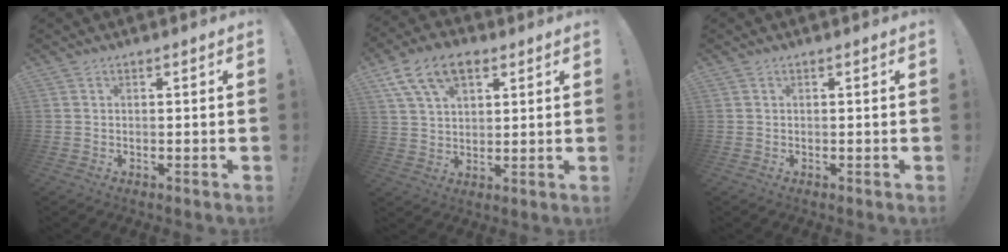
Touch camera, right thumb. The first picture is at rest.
{"total": 12.6, "force": [6.2, 7.5, 8.0], "torque": [-0.142, -0.016, 0.116]}
{"total": 0.0}